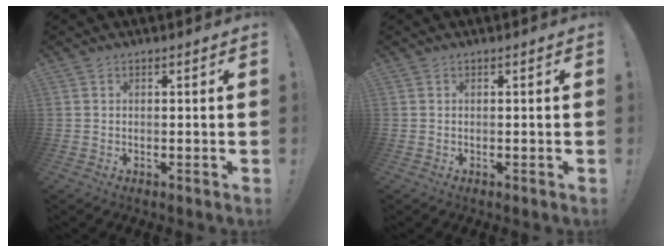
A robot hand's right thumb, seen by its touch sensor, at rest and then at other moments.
{"total": 0.0}